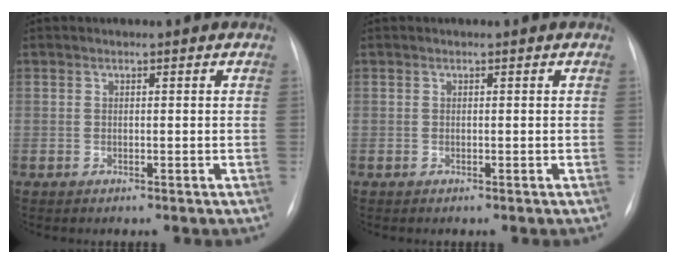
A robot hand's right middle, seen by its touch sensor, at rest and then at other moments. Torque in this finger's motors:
{"motor_torque": [-0.57, 0.09, -0.01, -0.01]}